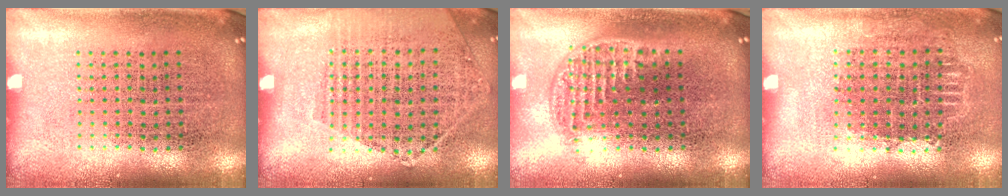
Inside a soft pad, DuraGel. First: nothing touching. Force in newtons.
{"total": 1.1, "press": 1.1, "slide": 0.4}
{"total": 1.2, "press": 1.0, "slide": 0.6}
{"total": 0.7, "press": 0.7, "slide": 0.3}